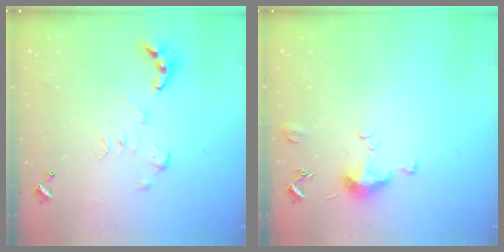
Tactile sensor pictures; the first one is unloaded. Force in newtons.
{"total": 5.9, "press": 5.8, "slide": 0.9}